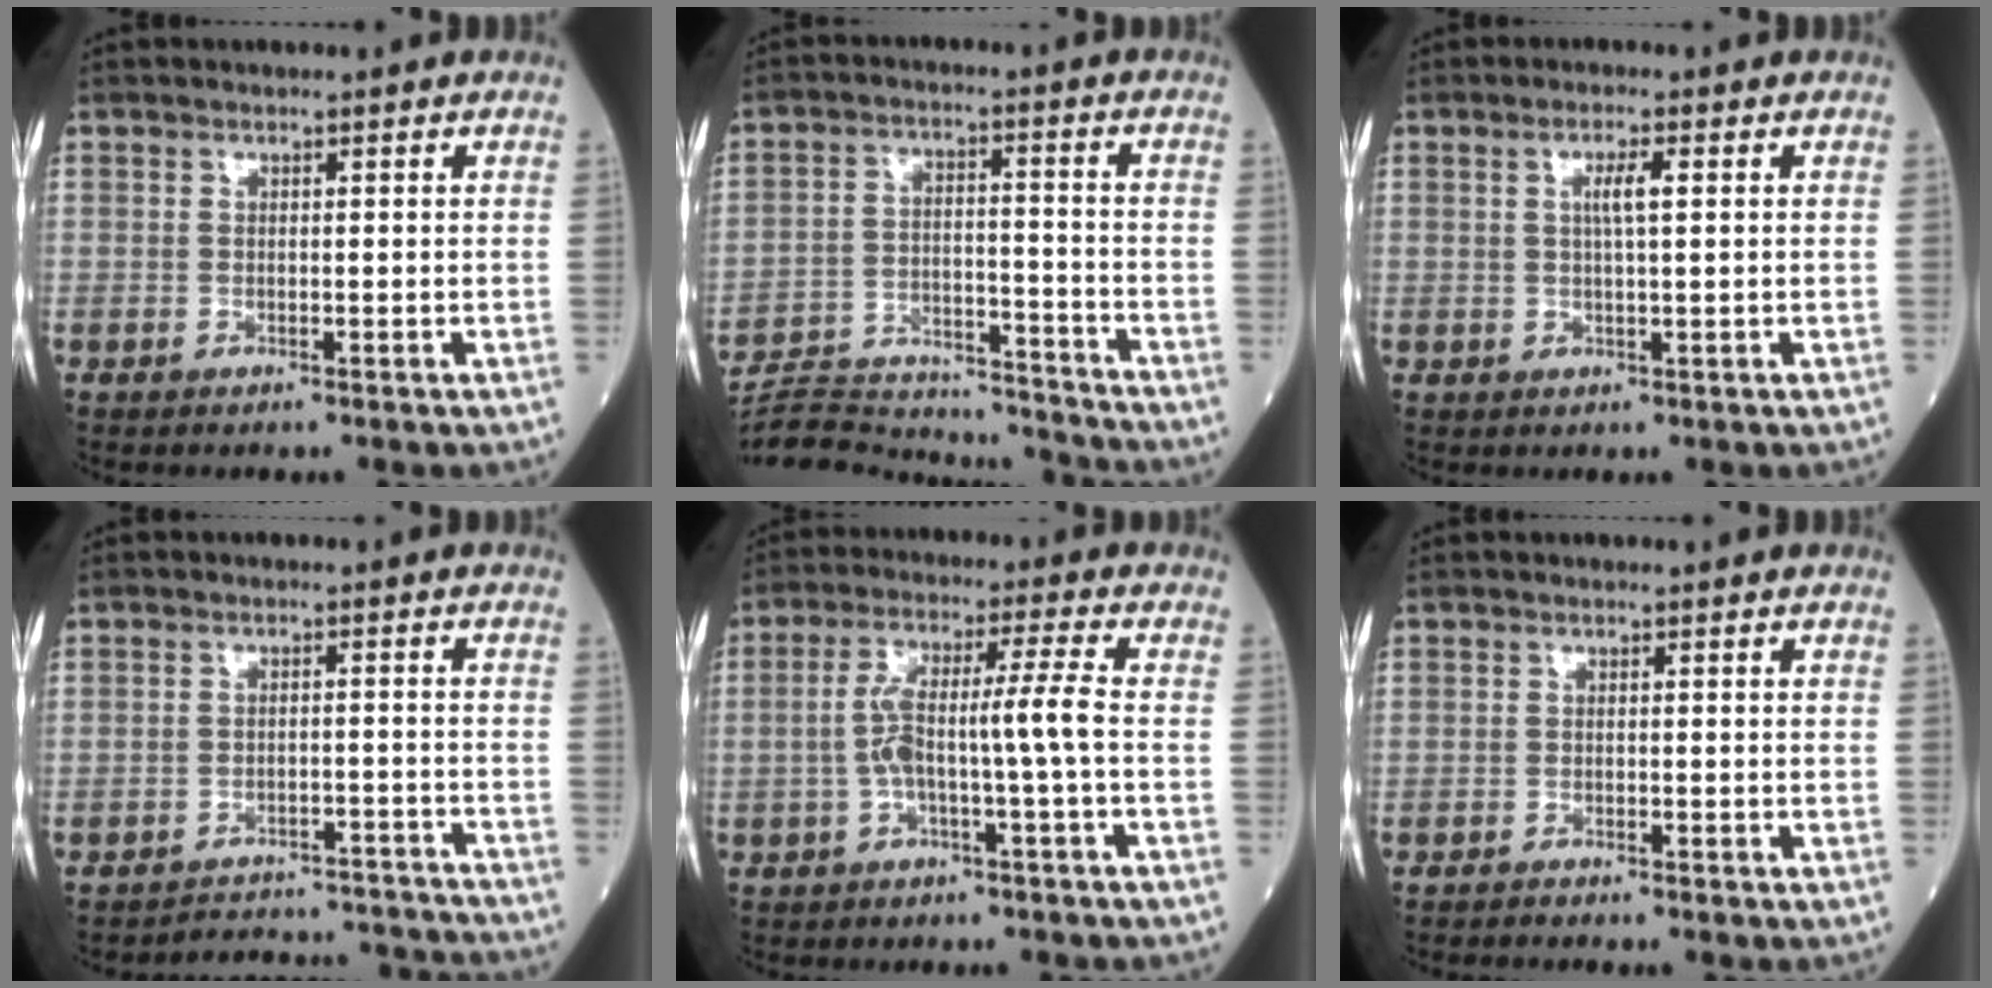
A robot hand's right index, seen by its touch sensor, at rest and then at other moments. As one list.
[{"total": 17.9, "force": [-17.6, 1.5, 3.3], "torque": [-0.072, 0.010, -0.261]}, {"total": 3.2, "force": [0.9, 0.2, 3.1], "torque": [-0.055, 0.001, 0.015]}, {"total": 11.5, "force": [-11.5, 1.0, -0.1], "torque": [0.014, 0.023, -0.139]}, {"total": 7.6, "force": [-1.2, -0.5, 7.5], "torque": [-0.147, 0.022, -0.021]}, {"total": 0.8, "force": [-0.8, -0.1, 0.0], "torque": [-0.002, 0.000, -0.014]}]